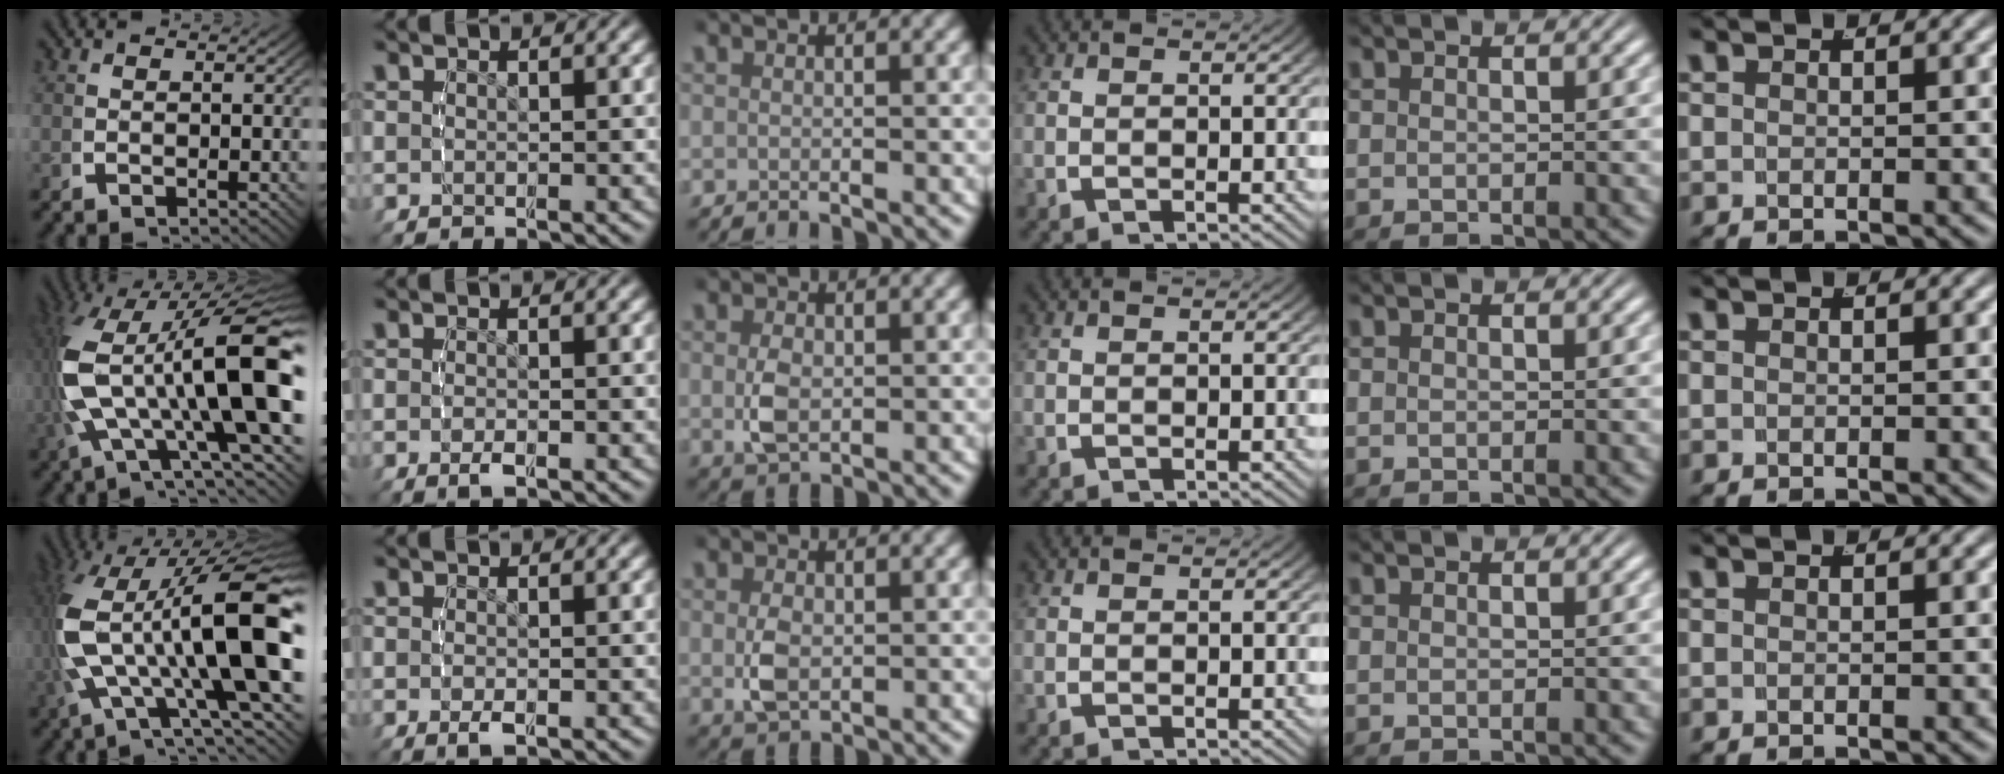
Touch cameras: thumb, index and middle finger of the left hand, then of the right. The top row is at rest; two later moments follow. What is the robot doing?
{"motion": "lift_and_place", "object": "button"}